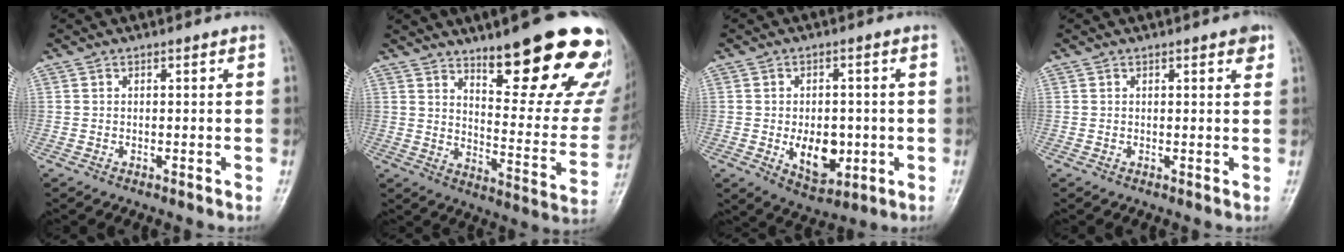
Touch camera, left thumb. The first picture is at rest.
{"total": 24.1, "force": [15.6, 6.1, 17.4], "torque": [-0.189, -0.097, 0.219]}
{"total": 8.9, "force": [-1.5, 5.8, 6.6], "torque": [-0.073, -0.006, -0.008]}
{"total": 2.1, "force": [1.2, 0.6, 1.5], "torque": [-0.016, -0.003, 0.012]}